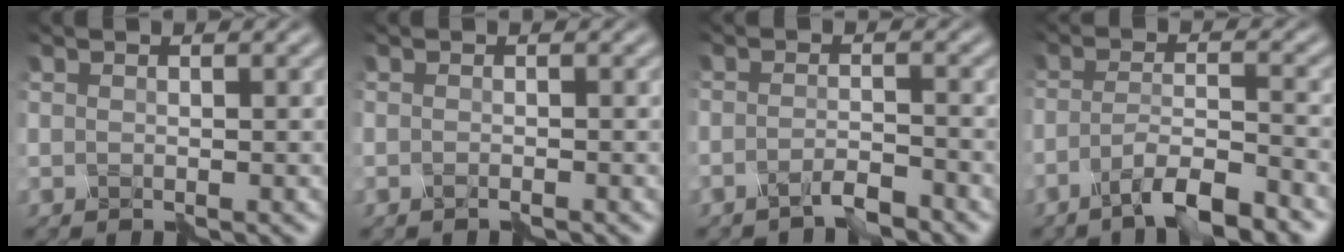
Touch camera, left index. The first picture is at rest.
{"total": 0.6, "force": [-0.5, 0.1, 0.3], "torque": [-0.007, 0.001, -0.009]}
{"total": 2.1, "force": [-1.7, 0.3, 1.2], "torque": [-0.021, 0.002, -0.036]}
{"total": 5.5, "force": [-3.6, 1.1, 4.0], "torque": [-0.064, 0.005, -0.069]}